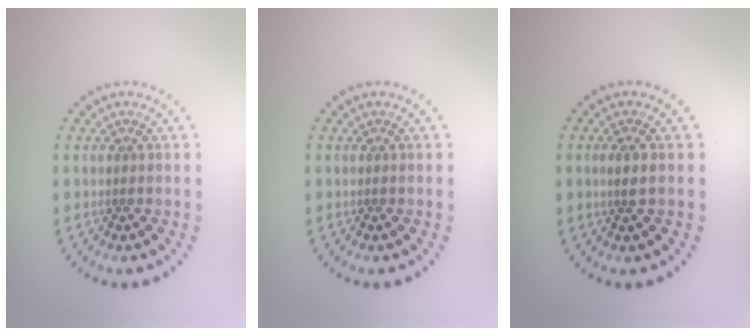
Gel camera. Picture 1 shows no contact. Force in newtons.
{"total": 0.0}
{"total": 1.4, "press": 1.2, "slide": 0.8}